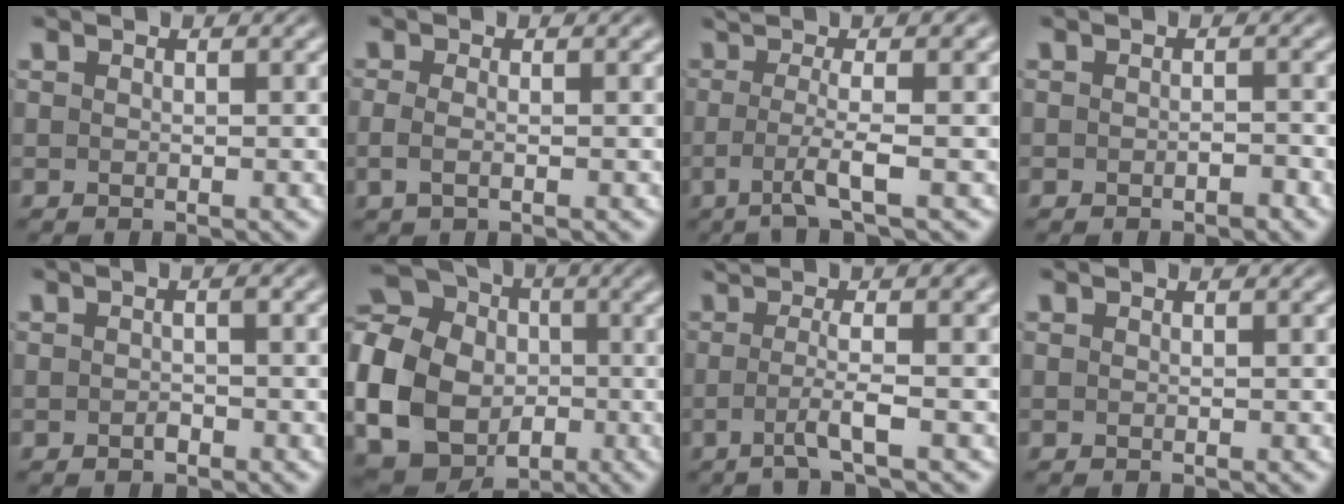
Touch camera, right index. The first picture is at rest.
{"total": 1.5, "force": [-0.7, 0.0, 1.3], "torque": [-0.030, -0.012, -0.004]}
{"total": 3.8, "force": [-0.7, -0.5, 3.7], "torque": [-0.067, -0.002, -0.008]}
{"total": 0.8, "force": [-0.7, 0.1, 0.3], "torque": [-0.005, 0.000, -0.012]}
{"total": 0.9, "force": [-0.6, 0.1, 0.6], "torque": [-0.008, 0.000, -0.007]}
{"total": 16.8, "force": [-0.2, 14.4, 8.6], "torque": [-0.192, -0.040, -0.009]}
{"total": 3.4, "force": [-0.9, -1.0, 3.1], "torque": [-0.053, 0.002, -0.014]}
{"total": 0.0}